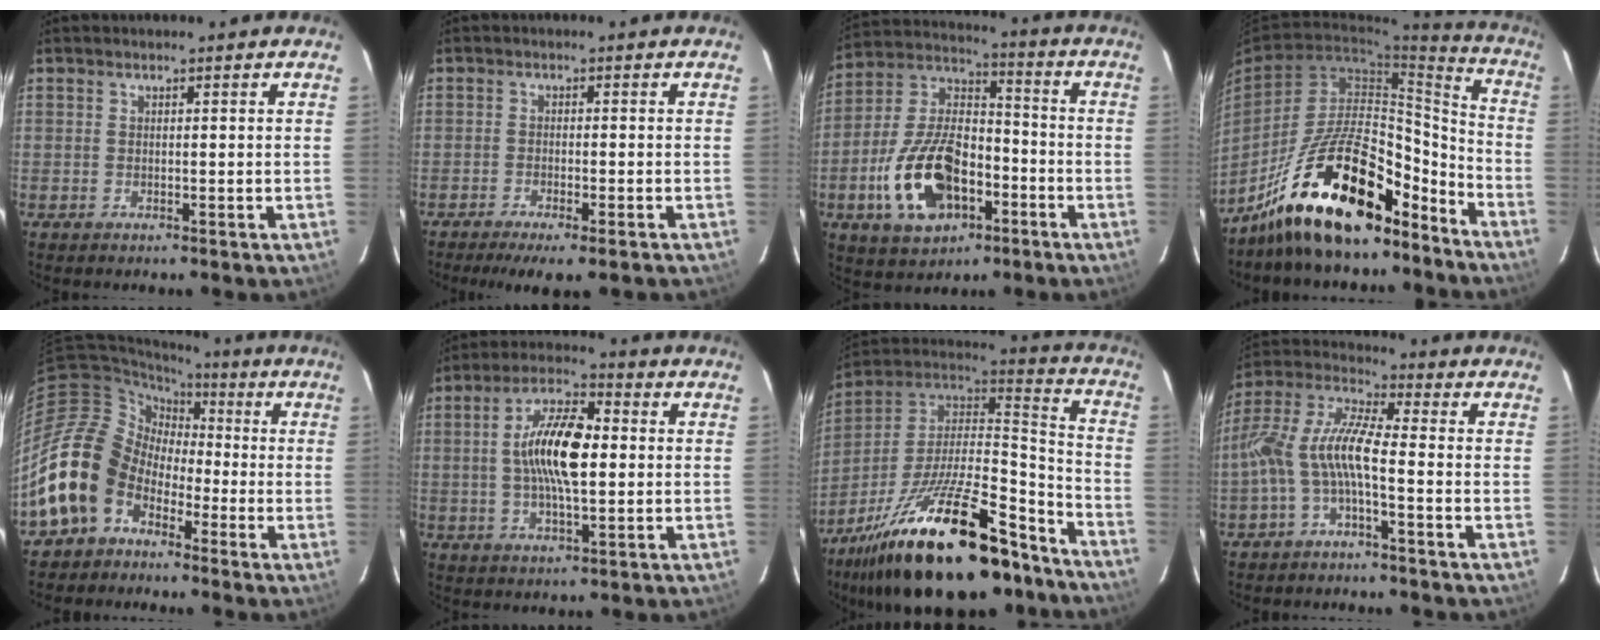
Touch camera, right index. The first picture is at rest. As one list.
[{"total": 8.0, "force": [-6.1, 1.3, 5.1], "torque": [-0.110, -0.031, -0.094]}, {"total": 18.5, "force": [-7.0, 10.5, 13.5], "torque": [-0.285, 0.012, -0.112]}, {"total": 21.2, "force": [-15.8, 7.5, 12.1], "torque": [-0.206, 0.021, -0.253]}, {"total": 16.5, "force": [-8.2, 12.7, 6.6], "torque": [-0.155, 0.025, -0.160]}, {"total": 12.6, "force": [0.6, 4.4, 11.8], "torque": [-0.221, 0.013, 0.006]}, {"total": 31.8, "force": [-21.2, 10.9, 21.0], "torque": [-0.363, -0.008, -0.327]}, {"total": 10.8, "force": [-3.0, 2.5, 10.1], "torque": [-0.221, 0.013, -0.061]}]